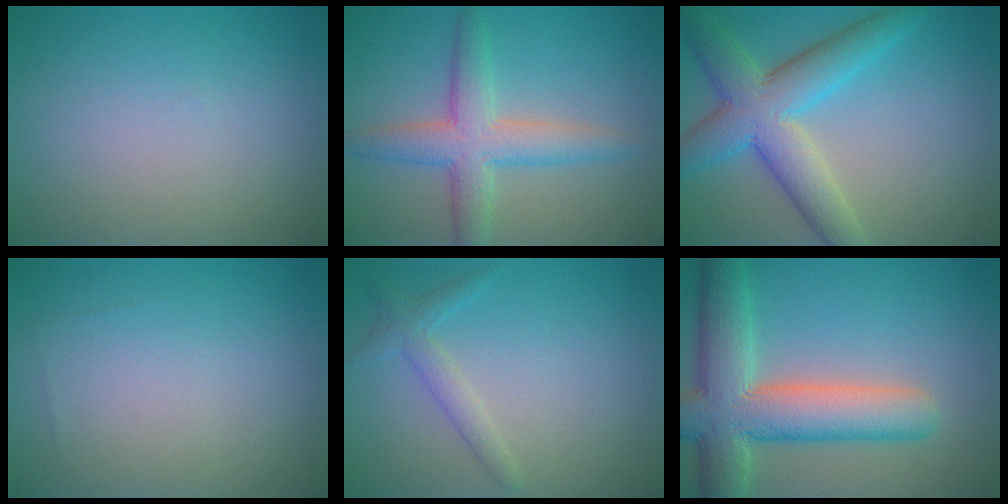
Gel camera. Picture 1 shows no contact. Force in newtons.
{"total": 5.0, "press": 5.0, "slide": 0.3}
{"total": 7.3, "press": 7.3, "slide": 0.3}
{"total": 0.0}
{"total": 1.9, "press": 1.9, "slide": 0.1}
{"total": 9.5, "press": 9.4, "slide": 0.8}